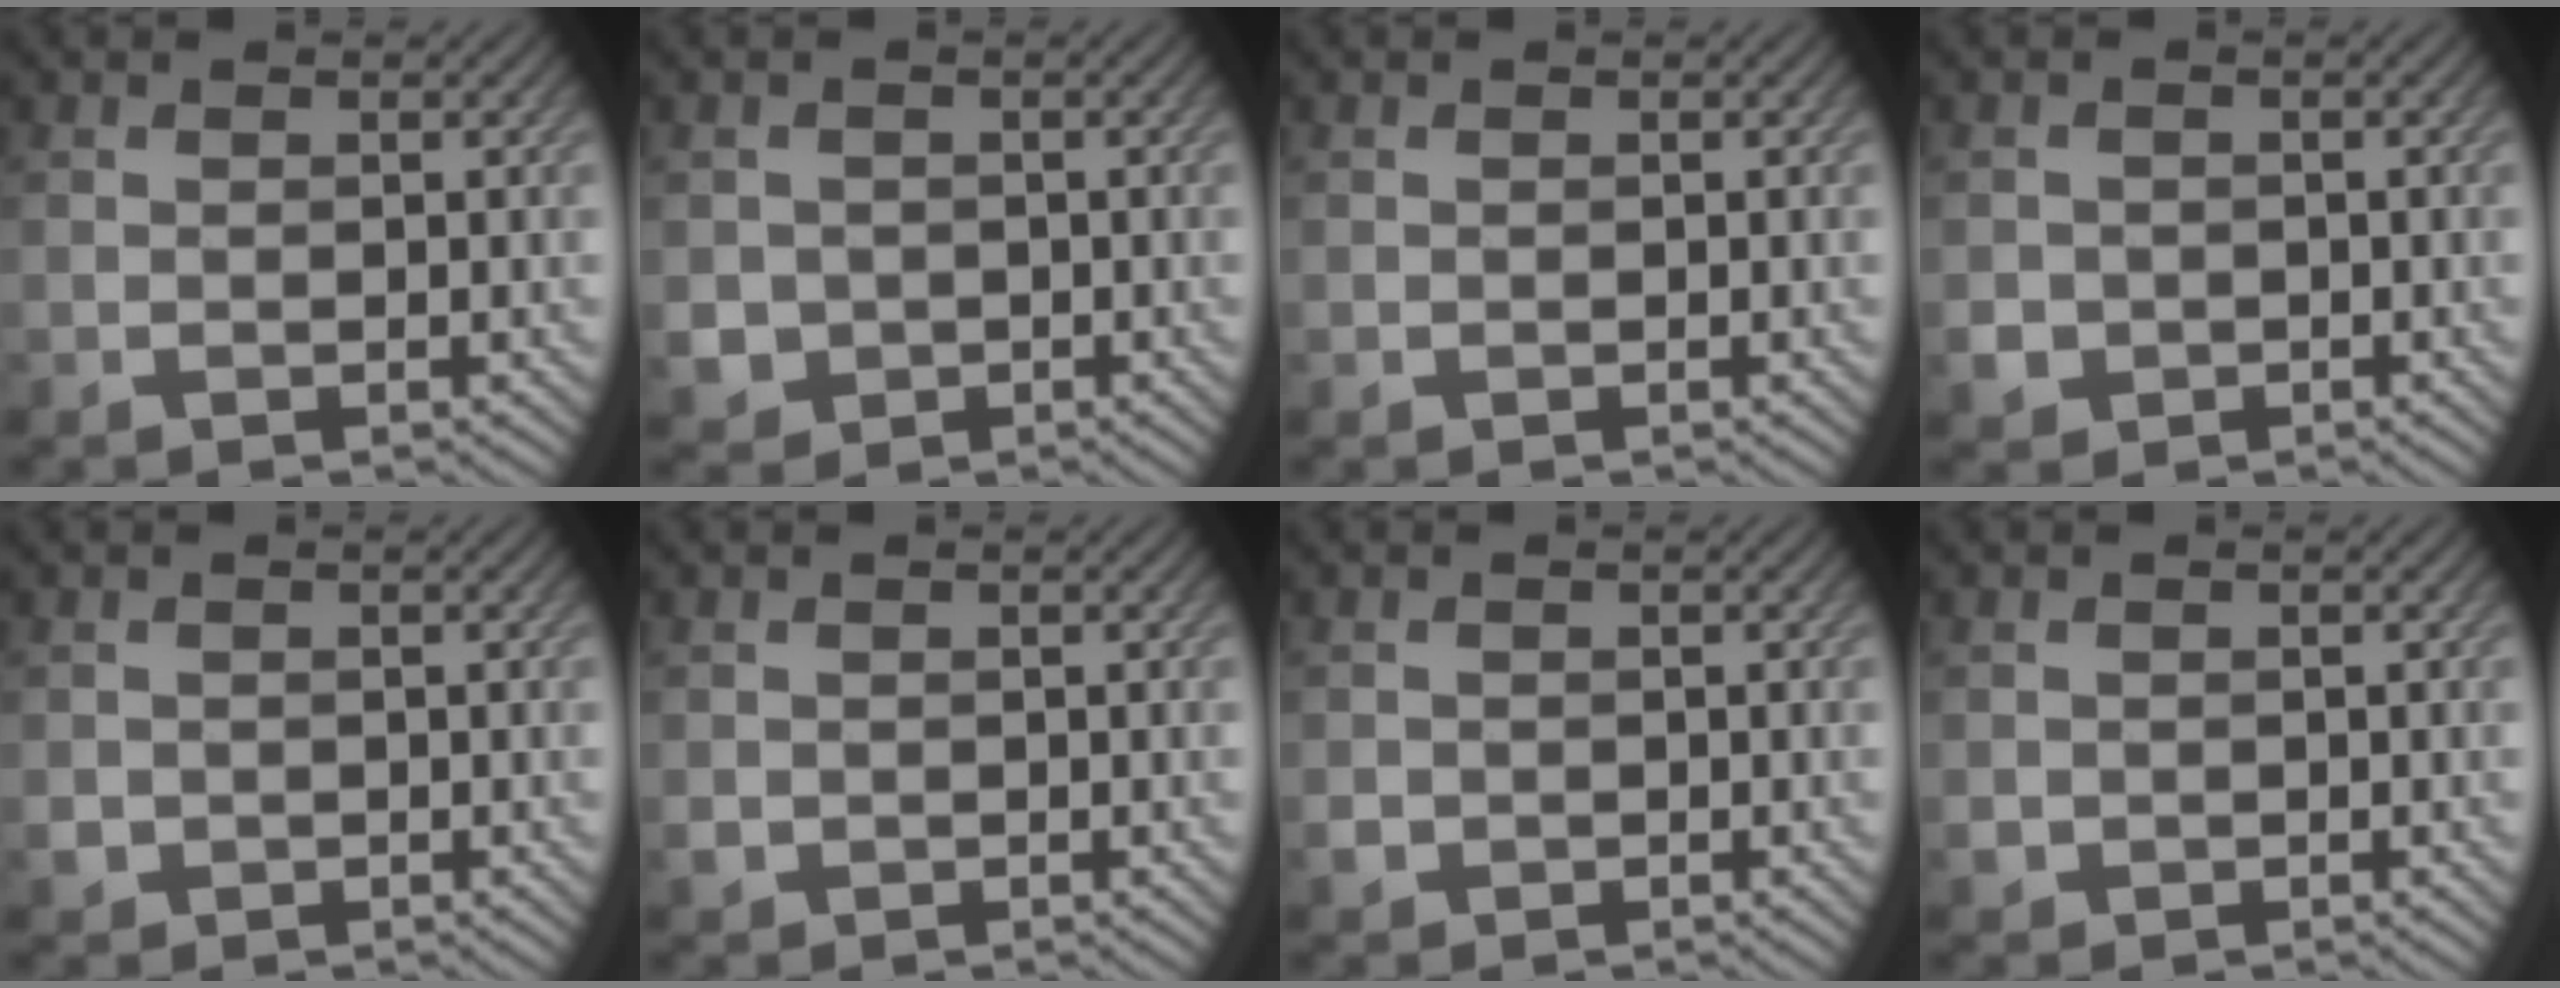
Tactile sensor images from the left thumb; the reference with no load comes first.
{"total": 2.7, "force": [-0.5, 2.6, 0.6], "torque": [-0.018, -0.013, -0.009]}
{"total": 0.0}
{"total": 2.2, "force": [-0.8, 2.0, 0.5], "torque": [-0.011, -0.007, -0.016]}
{"total": 1.5, "force": [-0.3, 1.4, 0.3], "torque": [-0.007, -0.008, -0.005]}
{"total": 1.2, "force": [-0.1, 1.1, 0.3], "torque": [-0.009, -0.007, -0.002]}
{"total": 1.4, "force": [-0.4, 1.3, 0.4], "torque": [-0.007, -0.007, -0.010]}
{"total": 1.2, "force": [-0.2, 1.1, 0.2], "torque": [-0.005, -0.007, -0.005]}